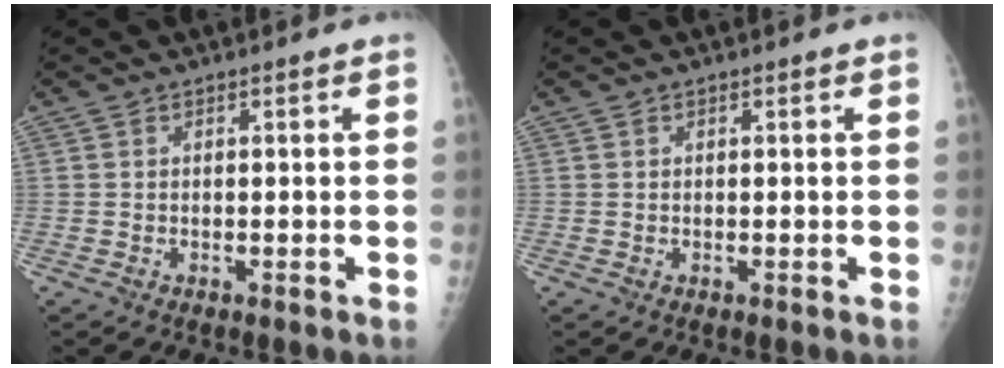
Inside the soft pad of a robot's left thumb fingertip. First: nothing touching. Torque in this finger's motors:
{"motor_torque": [-0.11, -0.03, -0.02, 0.04, -0.01]}